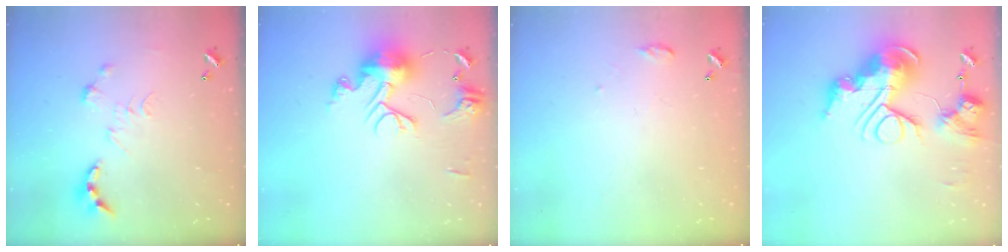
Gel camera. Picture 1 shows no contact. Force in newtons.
{"total": 13.5, "press": 13.5, "slide": 1.0}
{"total": 5.9, "press": 5.8, "slide": 0.7}
{"total": 0.7, "press": 0.7, "slide": 0.0}